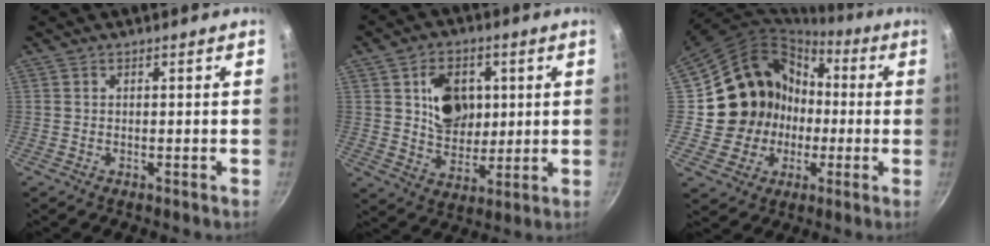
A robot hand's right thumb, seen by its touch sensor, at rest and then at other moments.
{"total": 11.7, "force": [2.7, 9.0, 7.0], "torque": [-0.072, -0.014, 0.048]}
{"total": 16.5, "force": [-0.5, 15.8, 4.7], "torque": [-0.051, 0.038, -0.001]}